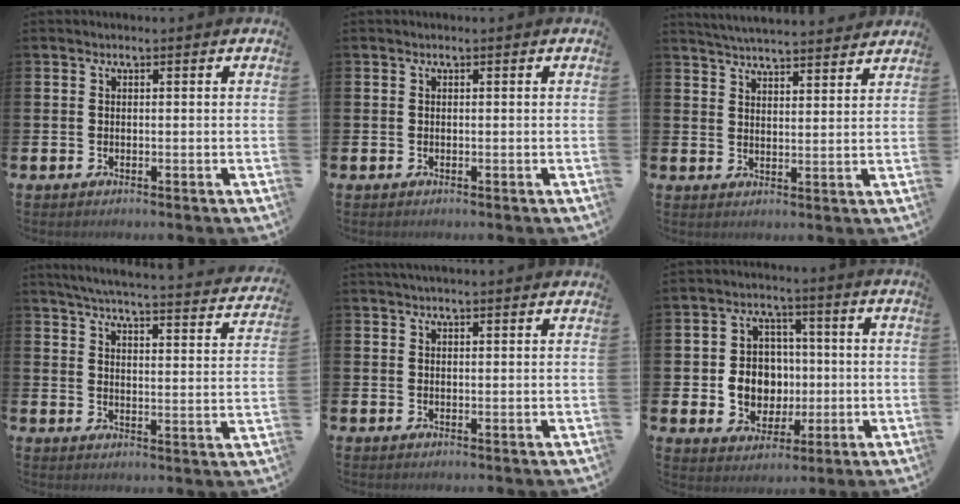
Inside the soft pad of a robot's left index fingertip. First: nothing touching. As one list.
[{"total": 0.0}, {"total": 4.9, "force": [4.9, 0.1, 0.3], "torque": [-0.012, -0.033, 0.086]}, {"total": 5.0, "force": [4.7, 0.2, 1.6], "torque": [-0.055, -0.038, 0.078]}, {"total": 1.7, "force": [1.6, 0.1, 0.5], "torque": [-0.003, -0.004, 0.027]}, {"total": 6.8, "force": [-0.2, 6.2, 2.9], "torque": [-0.051, 0.013, -0.008]}]